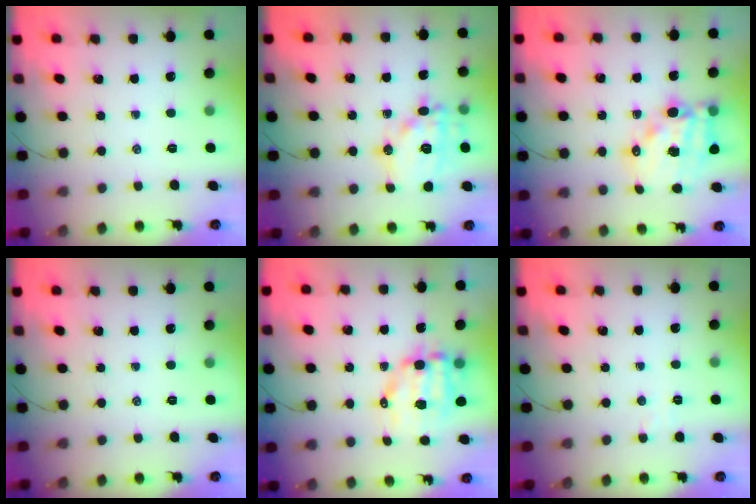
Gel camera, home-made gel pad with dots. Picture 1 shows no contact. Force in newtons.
{"total": 15.9, "press": 15.8, "slide": 1.5}
{"total": 15.9, "press": 15.5, "slide": 3.7}
{"total": 0.0}
{"total": 9.5, "press": 9.2, "slide": 2.2}
{"total": 2.5, "press": 2.4, "slide": 0.7}